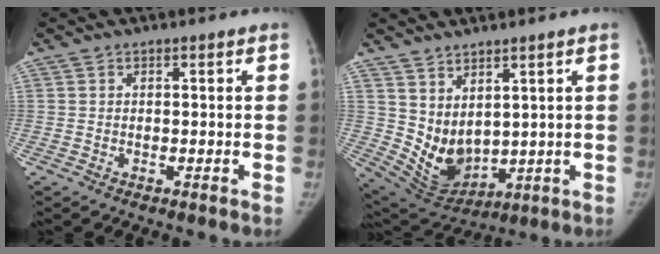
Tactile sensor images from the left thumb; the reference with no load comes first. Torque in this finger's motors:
{"motor_torque": [0.02, 0.02, 0.75, -0.69, 0.27]}